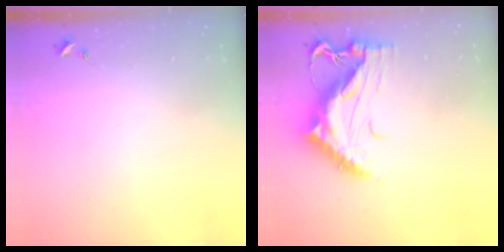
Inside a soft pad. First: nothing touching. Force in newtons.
{"total": 13.7, "press": 13.6, "slide": 1.3}